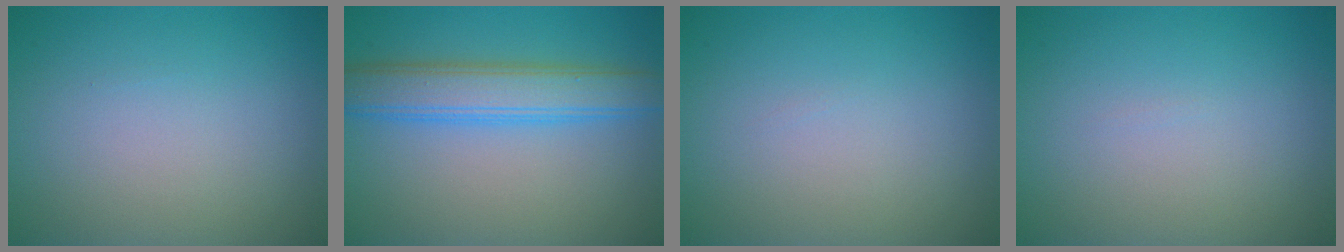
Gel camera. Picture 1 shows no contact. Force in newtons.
{"total": 5.2, "press": 5.2, "slide": 0.1}
{"total": 0.0}
{"total": 0.0}